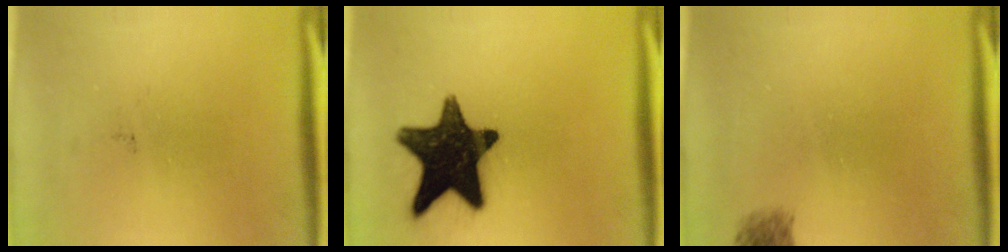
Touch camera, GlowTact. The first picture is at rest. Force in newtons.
{"total": 16.6}
{"total": 1.9}